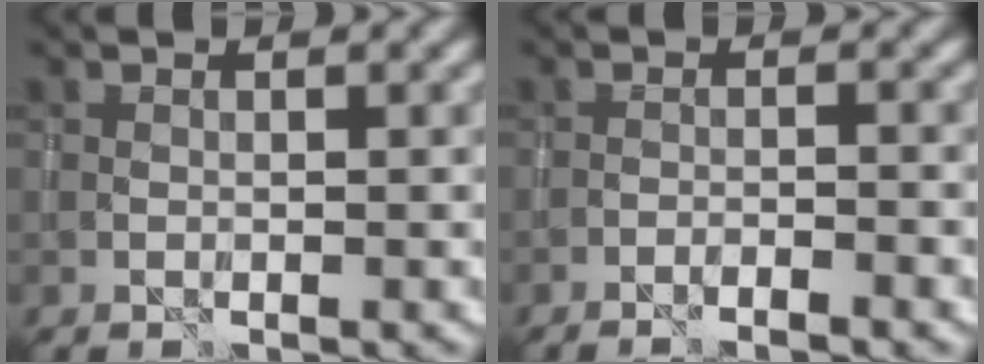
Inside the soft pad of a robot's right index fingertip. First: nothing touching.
{"total": 2.3, "force": [-1.8, 0.2, 1.4], "torque": [-0.025, 0.006, -0.036]}